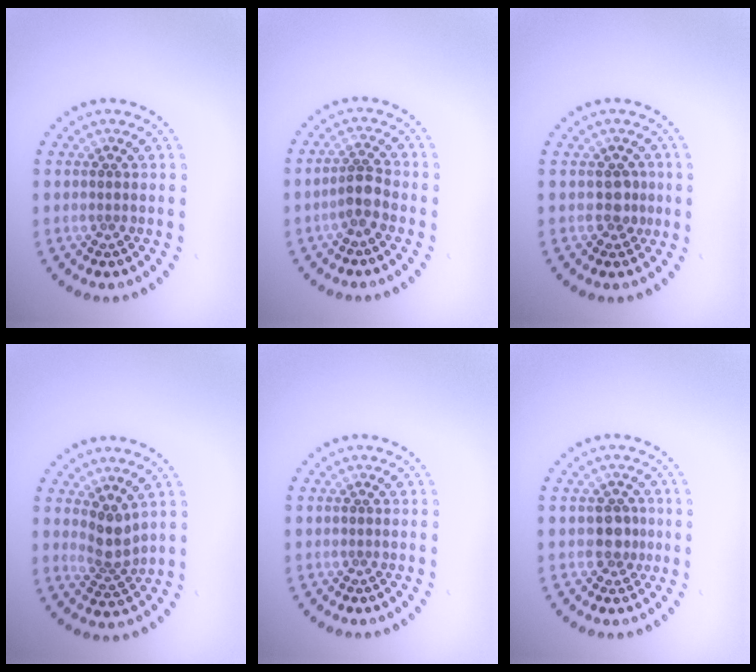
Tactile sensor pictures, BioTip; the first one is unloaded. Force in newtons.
{"total": 2.3, "press": 1.9, "slide": 1.2}
{"total": 1.5, "press": 1.4, "slide": 0.7}
{"total": 2.8, "press": 2.2, "slide": 1.7}
{"total": 0.0}
{"total": 1.9, "press": 1.7, "slide": 0.9}